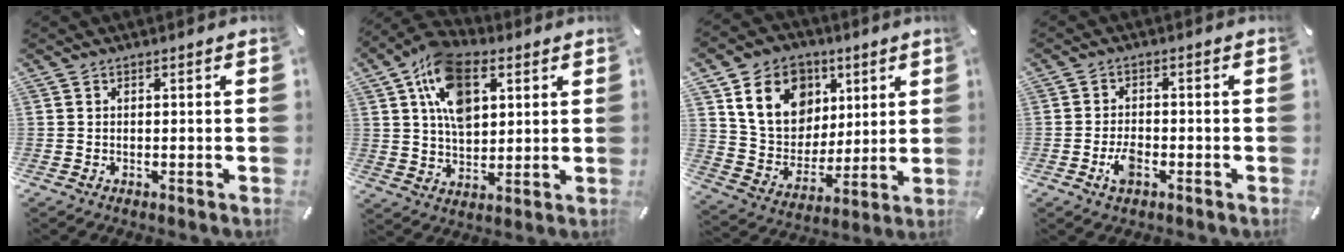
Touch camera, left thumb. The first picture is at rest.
{"total": 14.8, "force": [5.8, 9.3, 9.9], "torque": [-0.191, 0.000, 0.105]}
{"total": 17.2, "force": [6.9, 13.8, 7.6], "torque": [-0.125, -0.016, 0.136]}
{"total": 4.7, "force": [-2.0, 2.5, 3.3], "torque": [-0.073, 0.005, -0.039]}